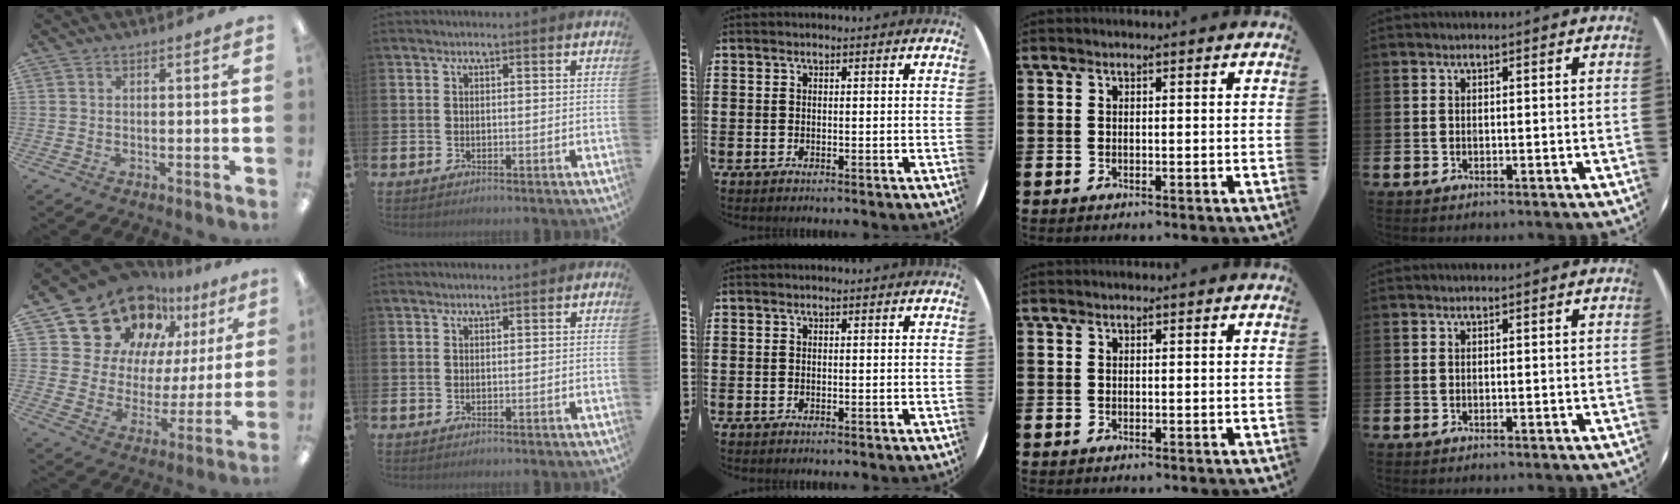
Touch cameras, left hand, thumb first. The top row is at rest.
{"thumb": {"total": 19.9, "force": [14.5, 11.9, 6.7], "torque": [-0.130, -0.100, 0.272]}}